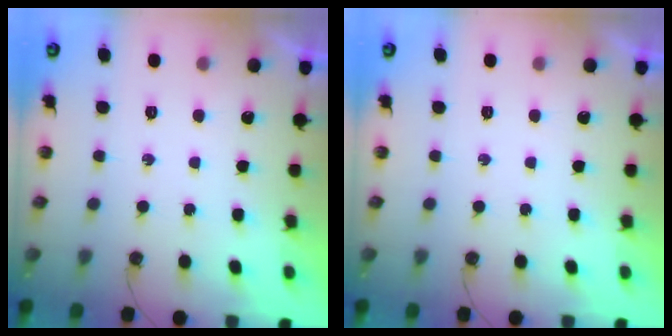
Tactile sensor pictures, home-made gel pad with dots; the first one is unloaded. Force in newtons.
{"total": 0.0}